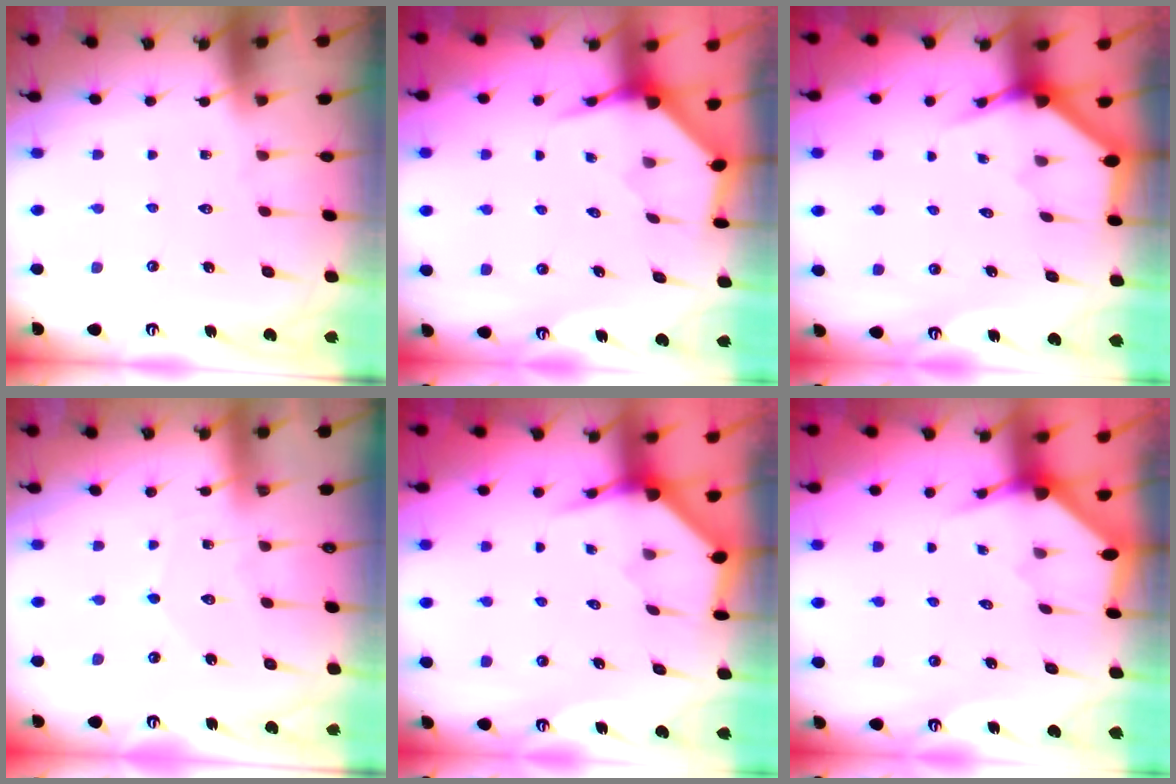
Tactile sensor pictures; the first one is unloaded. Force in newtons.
{"total": 4.0, "press": 3.9, "slide": 0.4}
{"total": 3.6, "press": 3.6, "slide": 0.2}
{"total": 4.0, "press": 4.0, "slide": 0.3}
{"total": 4.1, "press": 4.1, "slide": 0.4}
{"total": 3.2, "press": 3.2, "slide": 0.3}